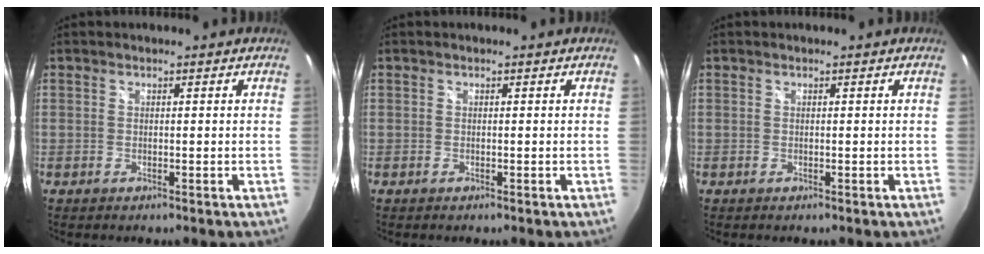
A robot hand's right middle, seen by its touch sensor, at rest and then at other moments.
{"total": 0.0}
{"total": 0.0}